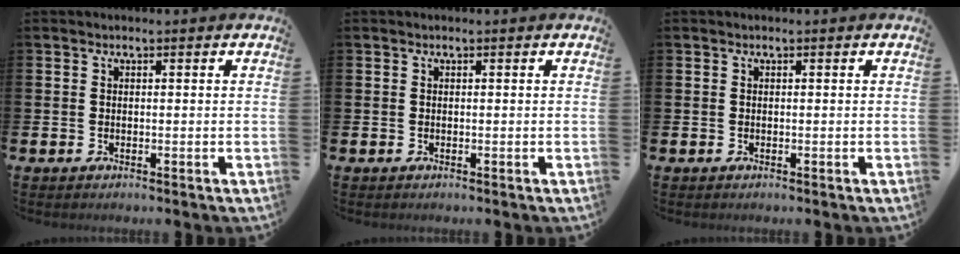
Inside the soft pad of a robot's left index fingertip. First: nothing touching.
{"total": 0.0}
{"total": 0.0}